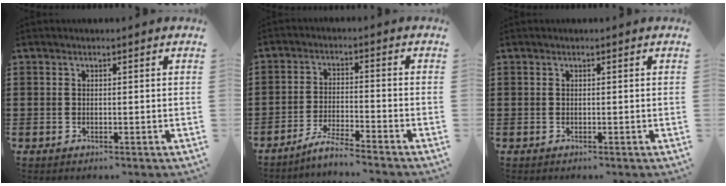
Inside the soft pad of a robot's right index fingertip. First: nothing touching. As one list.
[{"total": 4.1, "force": [-3.9, -0.7, 1.1], "torque": [-0.026, -0.006, -0.078]}, {"total": 0.0}]